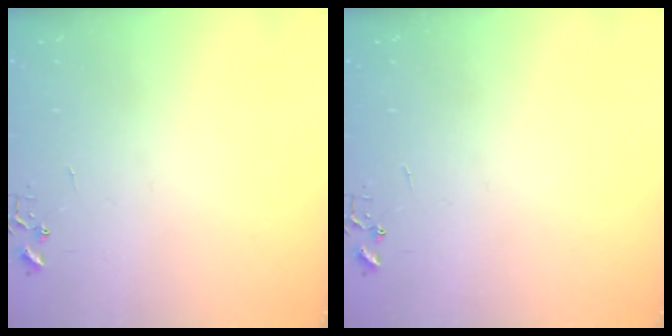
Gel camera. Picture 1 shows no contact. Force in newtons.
{"total": 0.0}